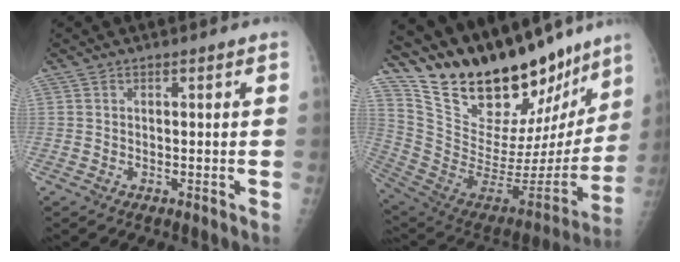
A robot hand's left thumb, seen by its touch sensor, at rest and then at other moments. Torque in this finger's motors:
{"motor_torque": [1.21, 1.08, 1.31, -1.46, 0.09]}